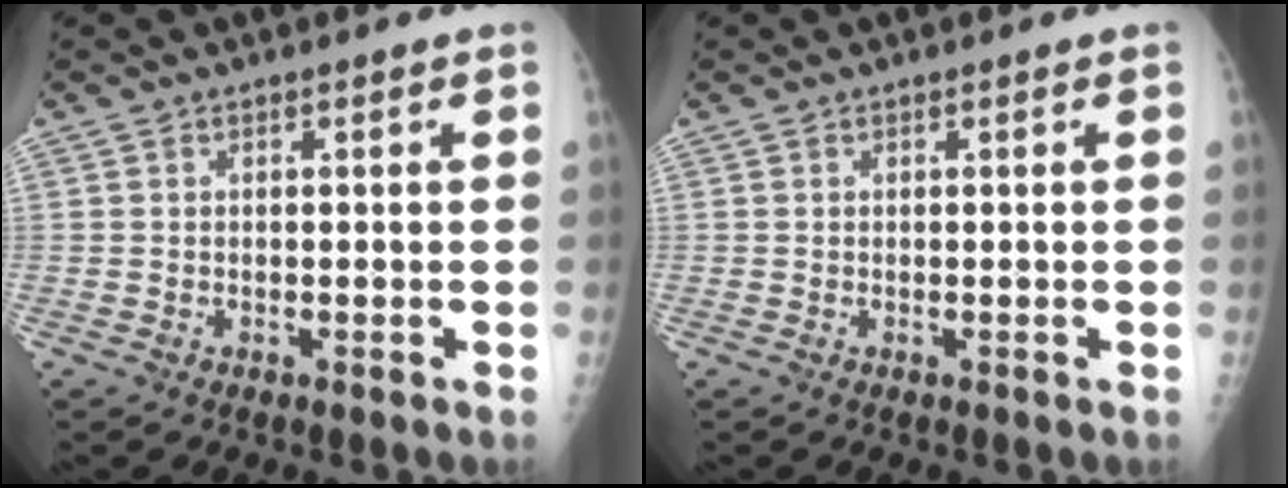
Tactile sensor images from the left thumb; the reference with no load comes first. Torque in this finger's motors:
{"motor_torque": [0.10, -0.10, 0.12, -0.01, 0.01]}